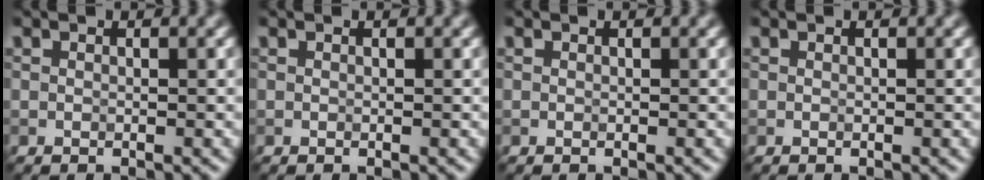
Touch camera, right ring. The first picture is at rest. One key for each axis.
{"total": 0.0}
{"total": 0.0}
{"total": 0.0}